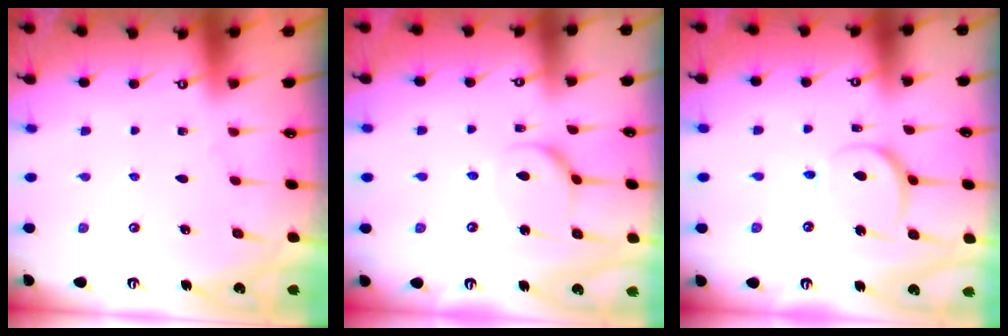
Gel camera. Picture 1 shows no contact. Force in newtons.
{"total": 8.4, "press": 8.3, "slide": 0.9}
{"total": 12.3, "press": 12.2, "slide": 1.2}